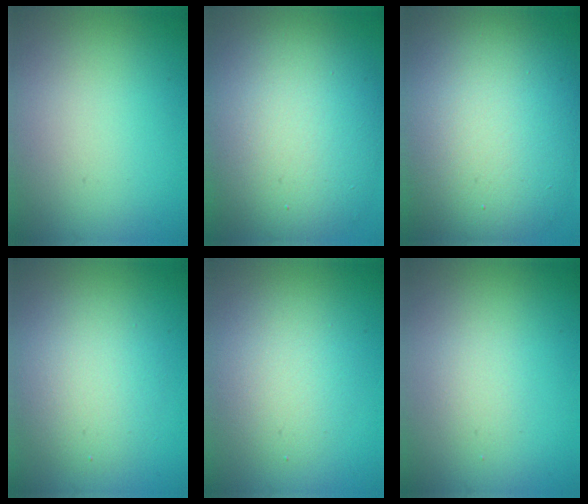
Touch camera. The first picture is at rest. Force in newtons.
{"total": 12.4, "press": 12.4, "slide": 0.7}
{"total": 14.1, "press": 14.1, "slide": 1.2}
{"total": 3.9, "press": 3.9, "slide": 0.2}
{"total": 3.2, "press": 3.2, "slide": 0.1}
{"total": 1.2, "press": 1.2, "slide": 0.0}